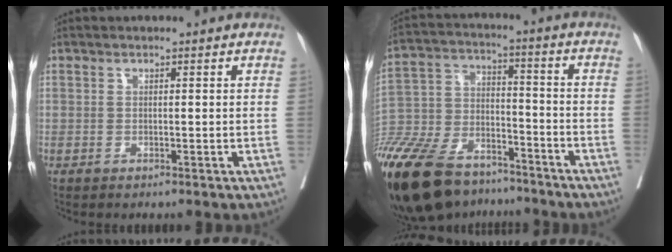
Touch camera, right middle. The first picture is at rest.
{"total": 27.0, "force": [-20.7, 10.9, 13.6], "torque": [-0.353, -0.046, -0.352]}